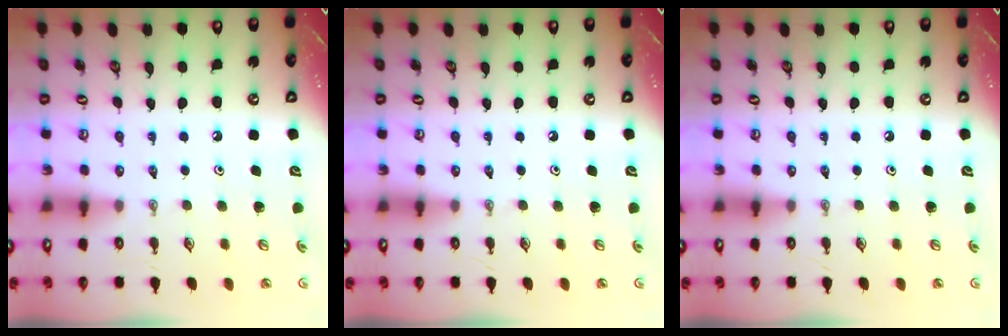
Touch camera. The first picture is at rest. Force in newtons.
{"total": 0.0}
{"total": 0.0}